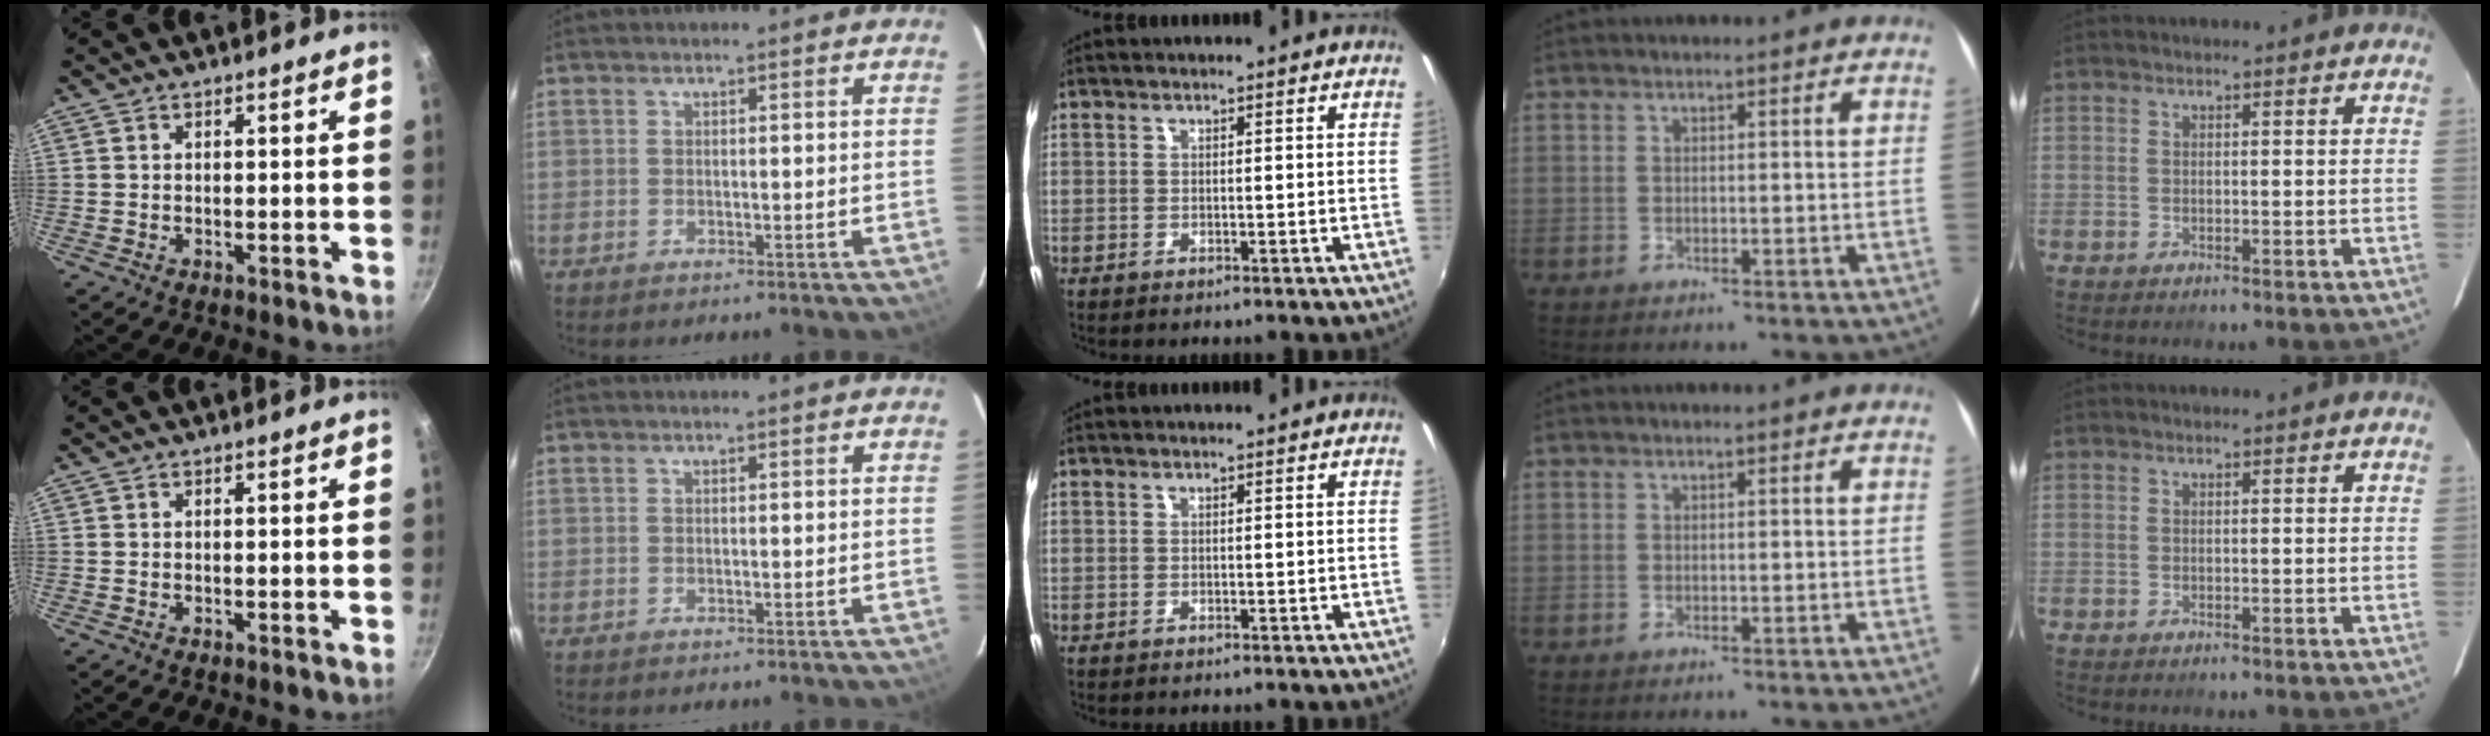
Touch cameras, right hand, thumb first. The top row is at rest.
{}